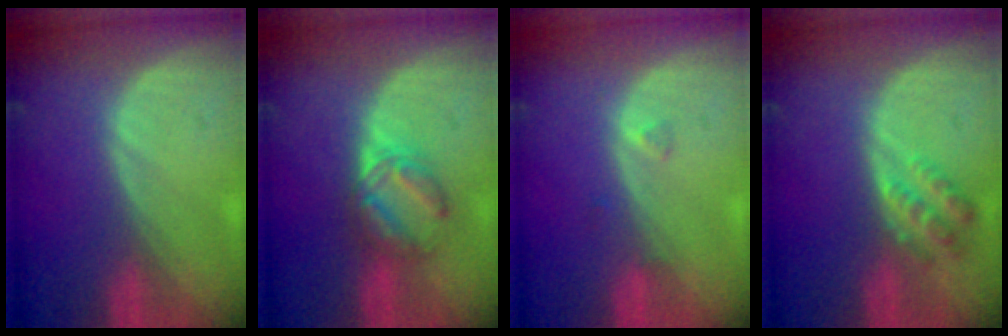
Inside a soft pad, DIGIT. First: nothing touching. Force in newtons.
{"total": 5.8, "press": 5.4, "slide": 2.2}
{"total": 1.0, "press": 1.0, "slide": 0.2}
{"total": 4.4, "press": 4.1, "slide": 1.7}